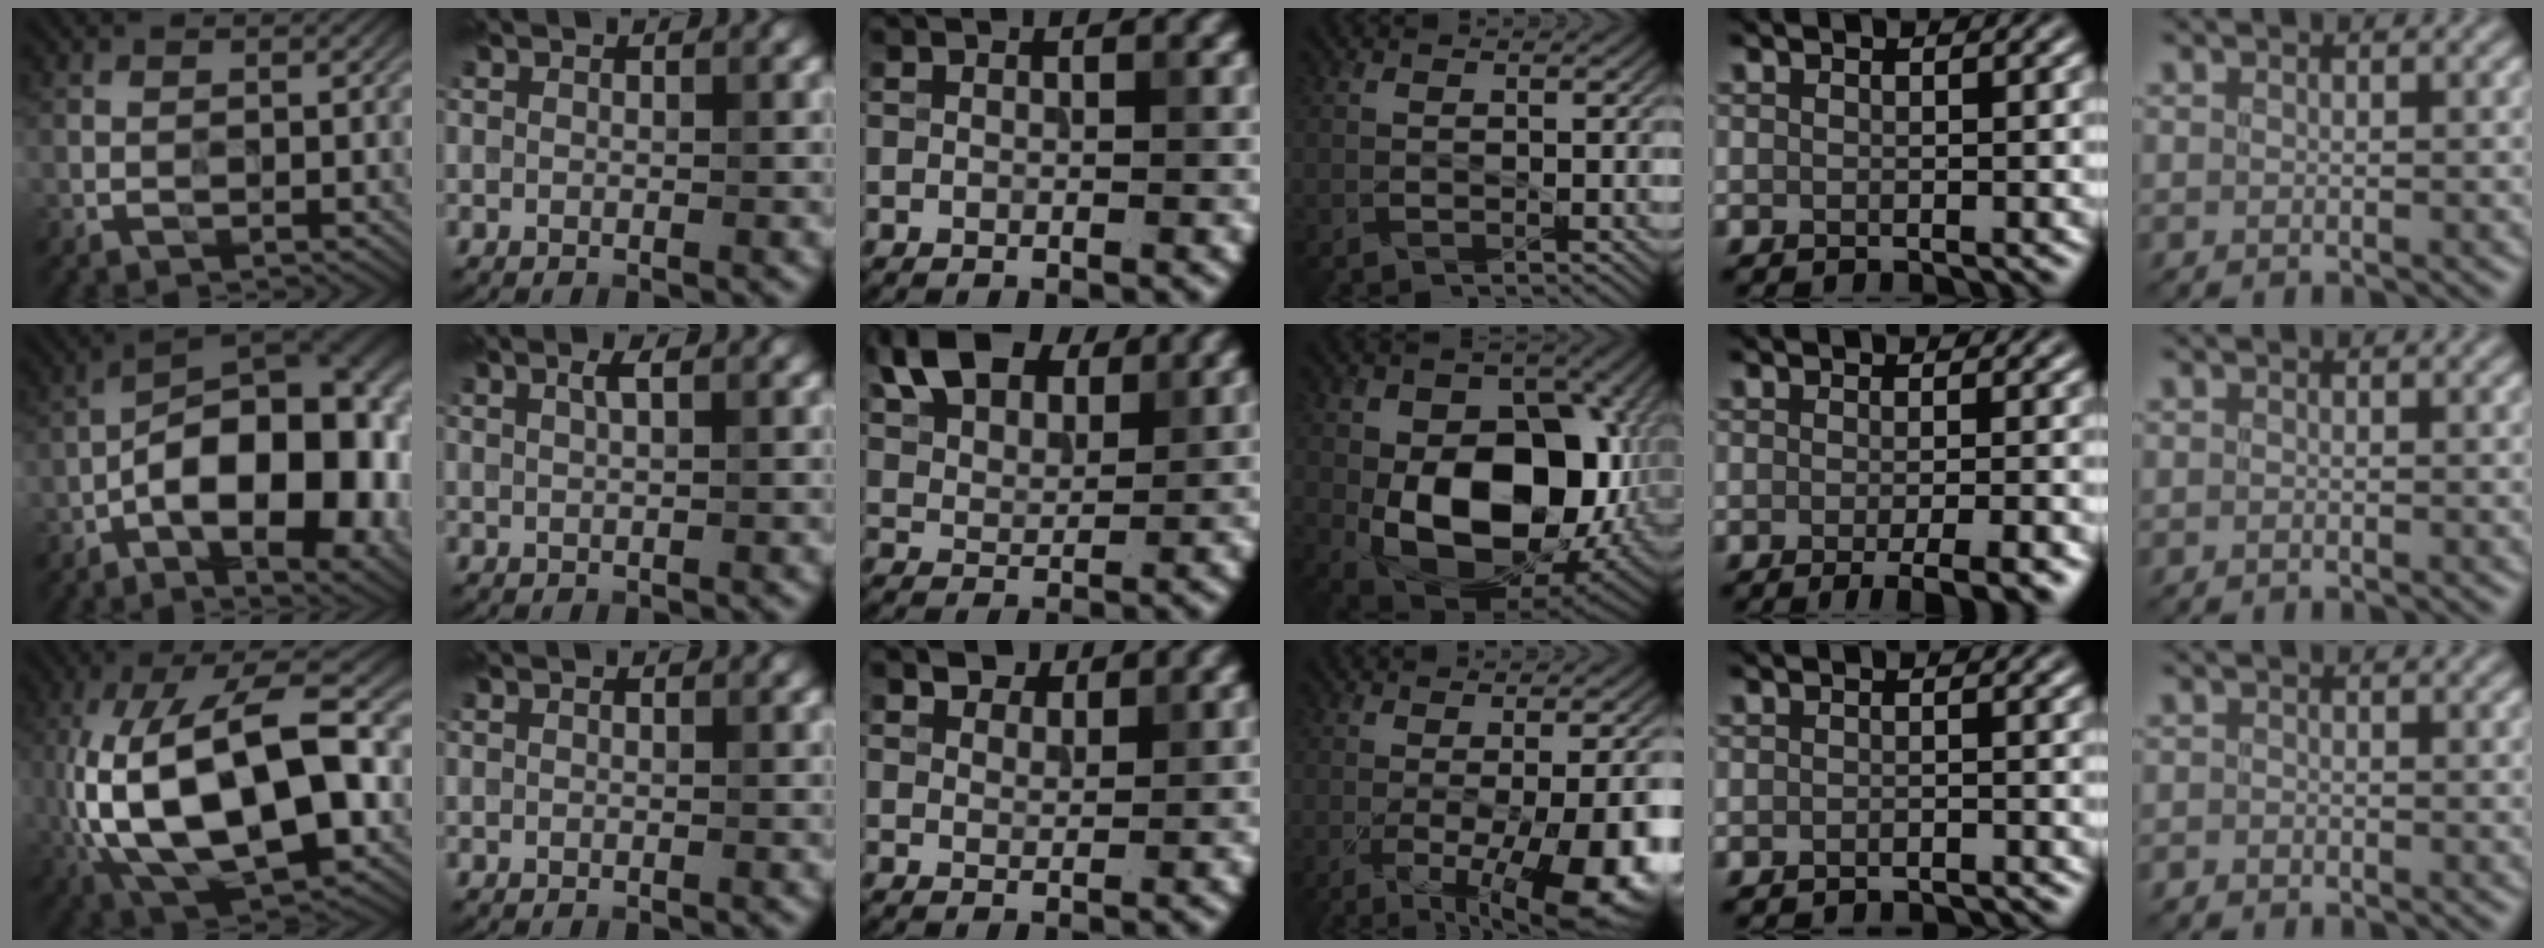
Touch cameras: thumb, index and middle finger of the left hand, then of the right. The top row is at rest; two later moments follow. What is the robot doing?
{"motion": "wipe", "object": "bowl"}